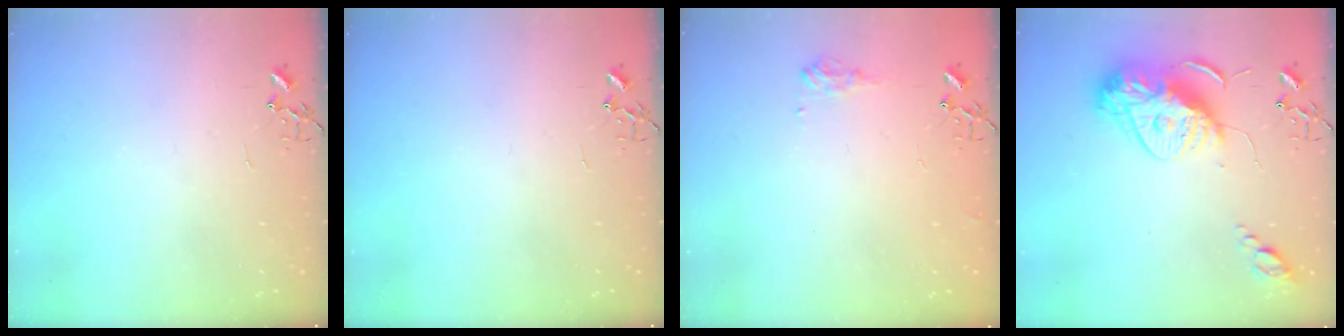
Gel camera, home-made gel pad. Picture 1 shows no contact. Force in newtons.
{"total": 0.0}
{"total": 7.7, "press": 7.6, "slide": 1.0}
{"total": 15.8, "press": 15.7, "slide": 1.7}